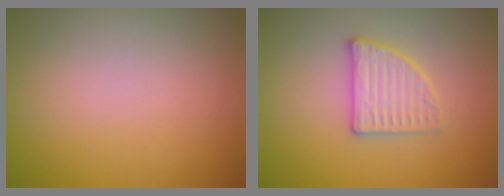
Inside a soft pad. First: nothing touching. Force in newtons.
{"total": 2.8, "press": 2.7, "slide": 0.5}